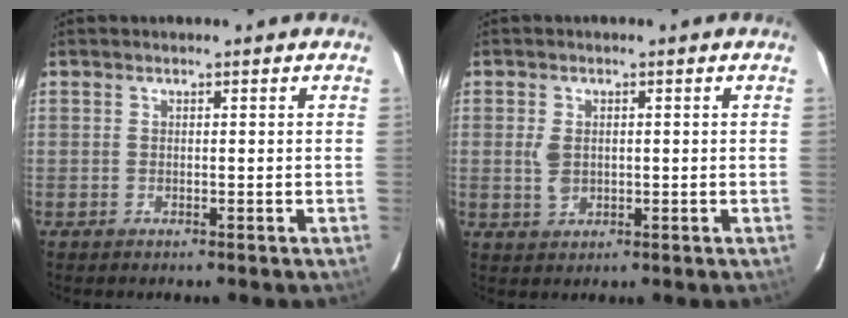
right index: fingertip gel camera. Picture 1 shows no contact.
{"total": 3.0, "force": [0.0, 1.9, 2.3], "torque": [-0.050, 0.000, 0.006]}